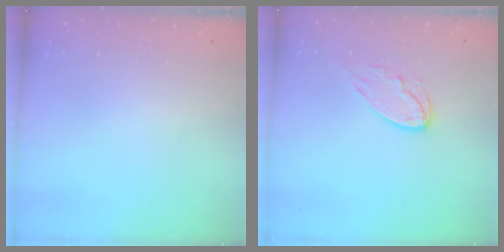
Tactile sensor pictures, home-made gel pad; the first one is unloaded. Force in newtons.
{"total": 8.2, "press": 8.2, "slide": 0.5}